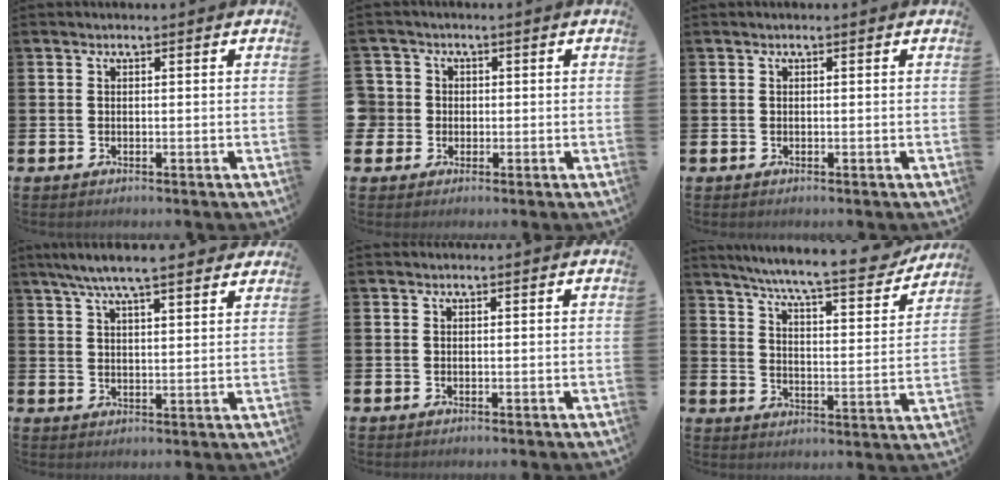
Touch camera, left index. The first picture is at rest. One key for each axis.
{"total": 3.3, "fx": 0.2, "fy": 3.3, "fz": 0.1, "tx": -0.005, "ty": 0.008, "tz": -0.004}
{"total": 0.0}
{"total": 7.2, "fx": 6.5, "fy": 1.0, "fz": 3.0, "tx": -0.074, "ty": -0.017, "tz": 0.118}
{"total": 0.0}
{"total": 8.8, "fx": 7.9, "fy": 0.5, "fz": 3.7, "tx": -0.087, "ty": -0.059, "tz": 0.130}